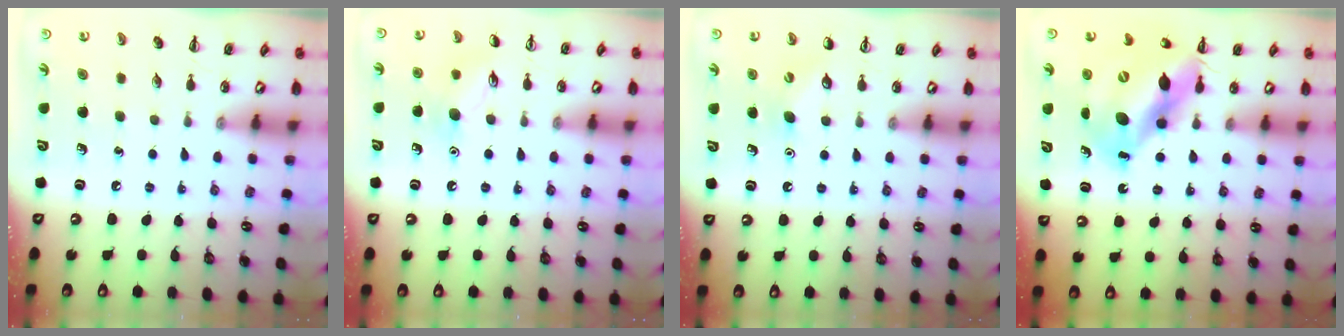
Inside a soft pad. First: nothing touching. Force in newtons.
{"total": 9.1, "press": 9.1, "slide": 0.6}
{"total": 5.4, "press": 5.2, "slide": 1.4}
{"total": 13.4, "press": 12.9, "slide": 3.8}